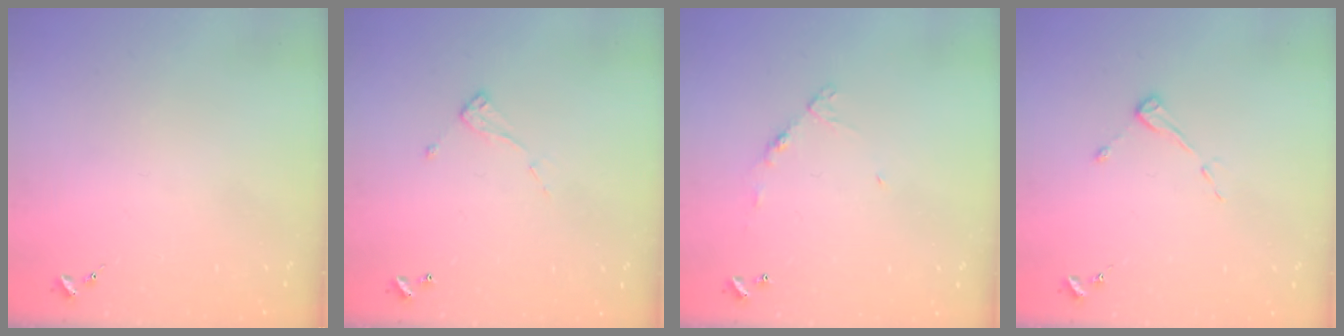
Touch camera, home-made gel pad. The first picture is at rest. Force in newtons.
{"total": 6.9, "press": 6.9, "slide": 0.3}
{"total": 6.2, "press": 6.2, "slide": 0.4}
{"total": 4.3, "press": 4.3, "slide": 0.5}